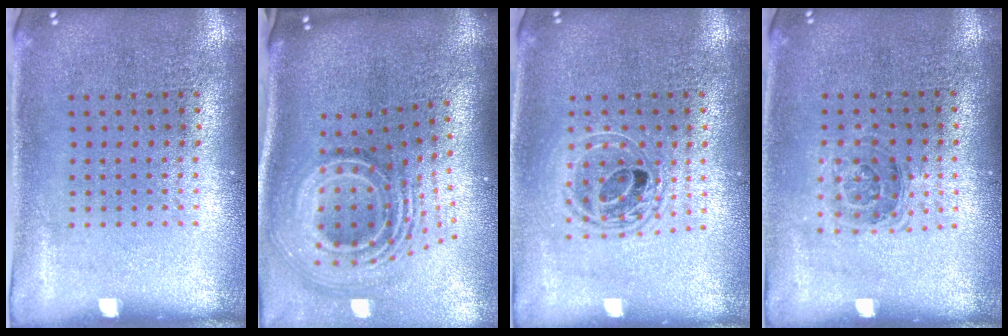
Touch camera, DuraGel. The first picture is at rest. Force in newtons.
{"total": 3.0, "press": 1.9, "slide": 2.3}
{"total": 1.7, "press": 1.4, "slide": 1.0}
{"total": 1.1, "press": 1.0, "slide": 0.5}